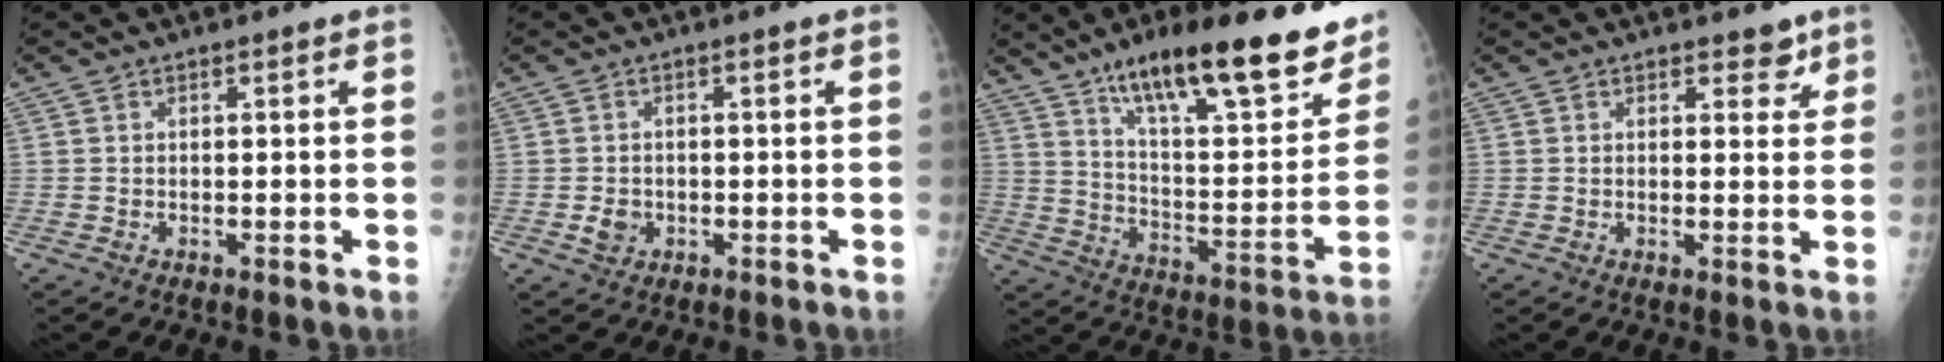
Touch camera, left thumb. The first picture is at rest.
{"total": 2.5, "force": [-0.7, 2.1, 1.2], "torque": [-0.015, 0.002, -0.008]}
{"total": 26.9, "force": [17.7, 7.3, 18.9], "torque": [-0.242, -0.061, 0.277]}
{"total": 3.0, "force": [2.1, 1.6, 1.4], "torque": [0.006, -0.011, 0.026]}